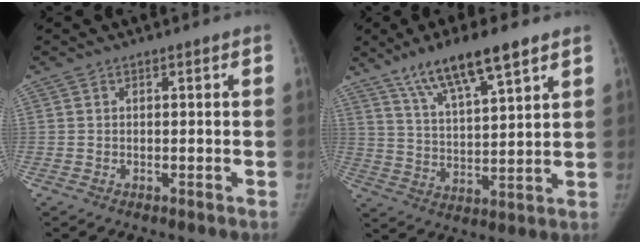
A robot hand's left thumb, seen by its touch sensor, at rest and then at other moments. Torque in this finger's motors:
{"motor_torque": [0.04, 0.13, 0.30, -0.25, 0.05]}